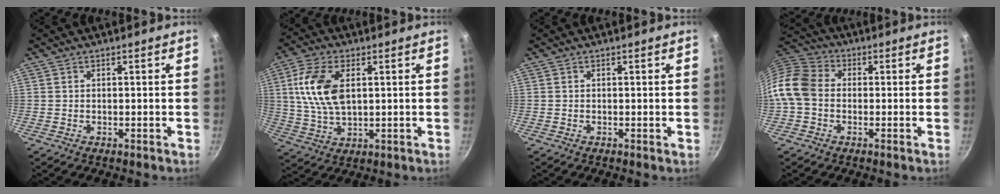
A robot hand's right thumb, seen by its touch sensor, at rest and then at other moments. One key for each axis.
{"total": 12.0, "fx": 2.7, "fy": 6.7, "fz": 9.7, "tx": -0.183, "ty": -0.001, "tz": 0.051}
{"total": 0.0}
{"total": 9.4, "fx": -0.9, "fy": 7.4, "fz": 5.8, "tx": -0.095, "ty": 0.021, "tz": -0.043}